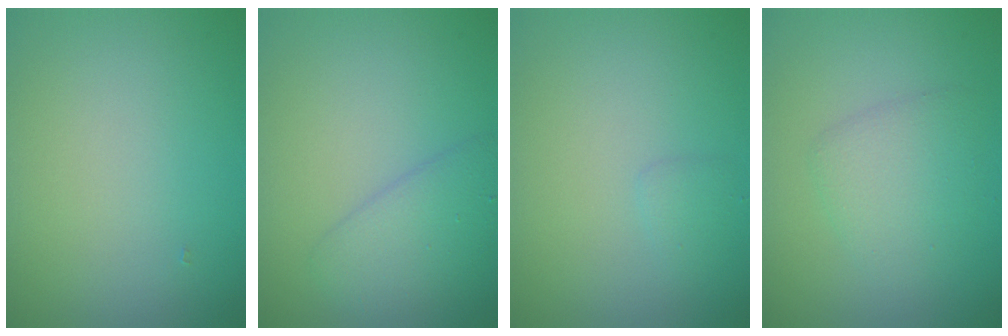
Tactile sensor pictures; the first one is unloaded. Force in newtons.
{"total": 2.7, "press": 2.7, "slide": 0.1}
{"total": 0.8, "press": 0.7, "slide": 0.1}
{"total": 2.8, "press": 2.8, "slide": 0.2}